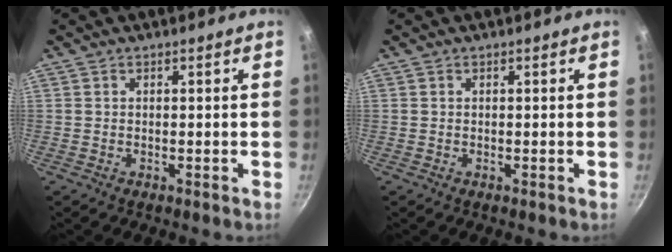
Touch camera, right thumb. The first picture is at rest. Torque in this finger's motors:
{"motor_torque": [-0.04, -0.02, 0.00, 0.00, 0.00]}